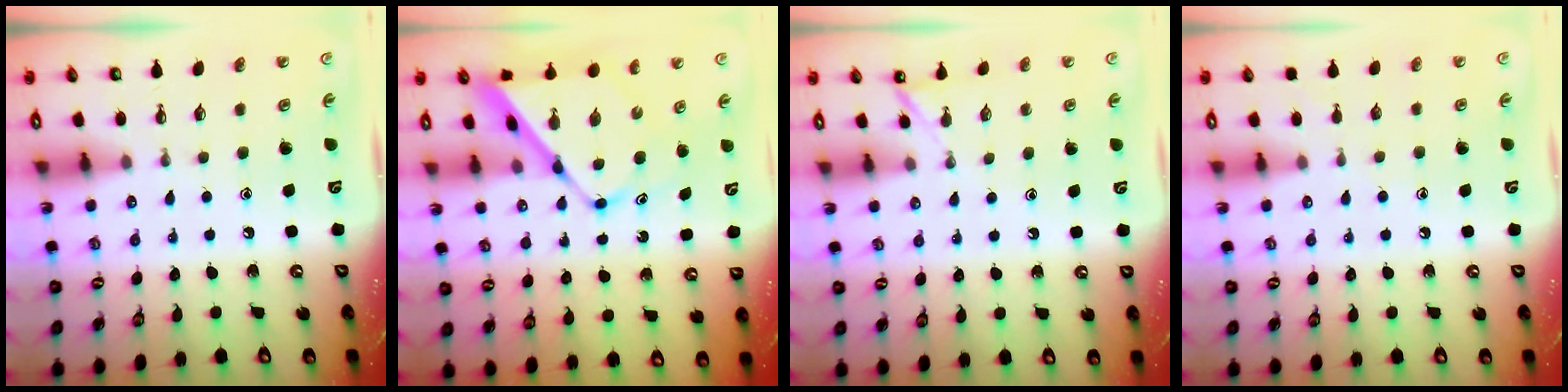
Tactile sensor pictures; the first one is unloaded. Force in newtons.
{"total": 11.6, "press": 11.5, "slide": 0.9}
{"total": 2.1, "press": 2.1, "slide": 0.3}
{"total": 3.3, "press": 3.3, "slide": 0.5}